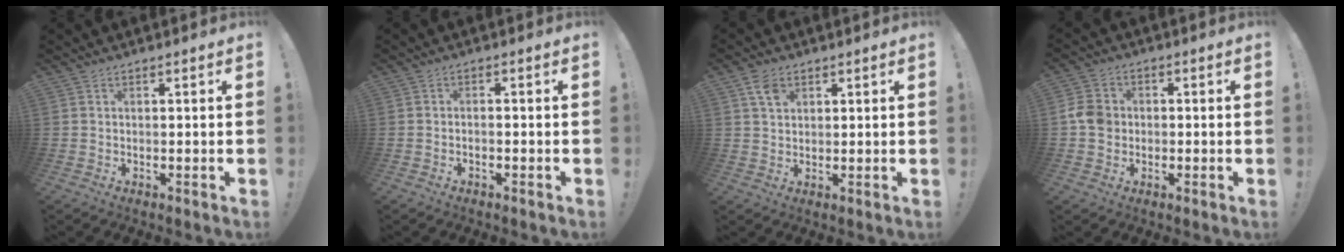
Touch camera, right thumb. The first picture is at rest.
{"total": 1.6, "force": [-1.4, 0.0, 0.9], "torque": [-0.021, 0.004, -0.023]}
{"total": 4.9, "force": [2.6, 3.2, 2.7], "torque": [-0.047, -0.003, 0.049]}
{"total": 6.6, "force": [-1.0, 5.7, 3.1], "torque": [-0.064, 0.017, -0.016]}